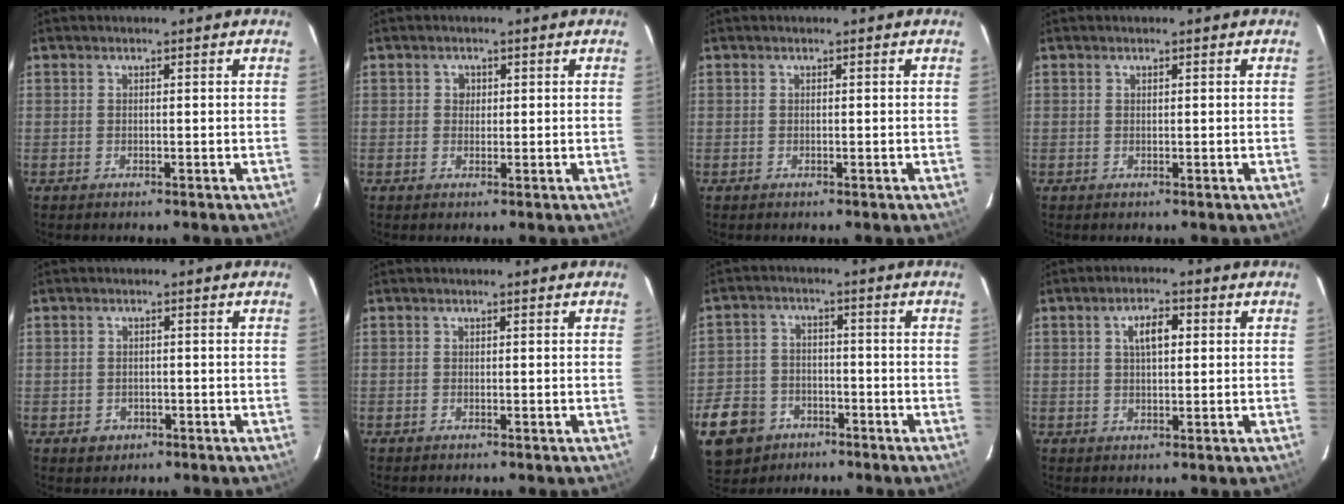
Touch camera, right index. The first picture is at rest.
{"total": 1.5, "force": [0.3, 1.5, 0.2], "torque": [0.000, 0.005, 0.003]}
{"total": 0.0}
{"total": 0.0}
{"total": 2.7, "force": [-1.0, 2.4, 0.6], "torque": [-0.013, 0.001, -0.010]}
{"total": 0.0}
{"total": 12.6, "force": [-6.9, 9.5, 4.6], "torque": [-0.135, 0.014, -0.106]}
{"total": 4.5, "force": [1.2, 2.0, 3.8], "torque": [-0.066, 0.012, 0.023]}